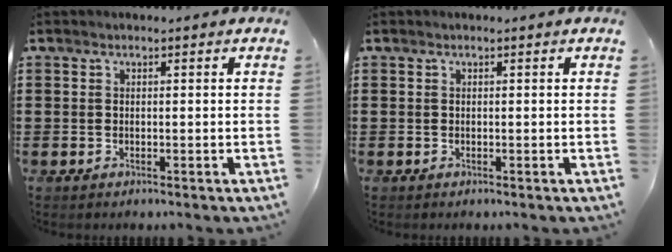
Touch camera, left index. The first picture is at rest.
{"total": 0.0}